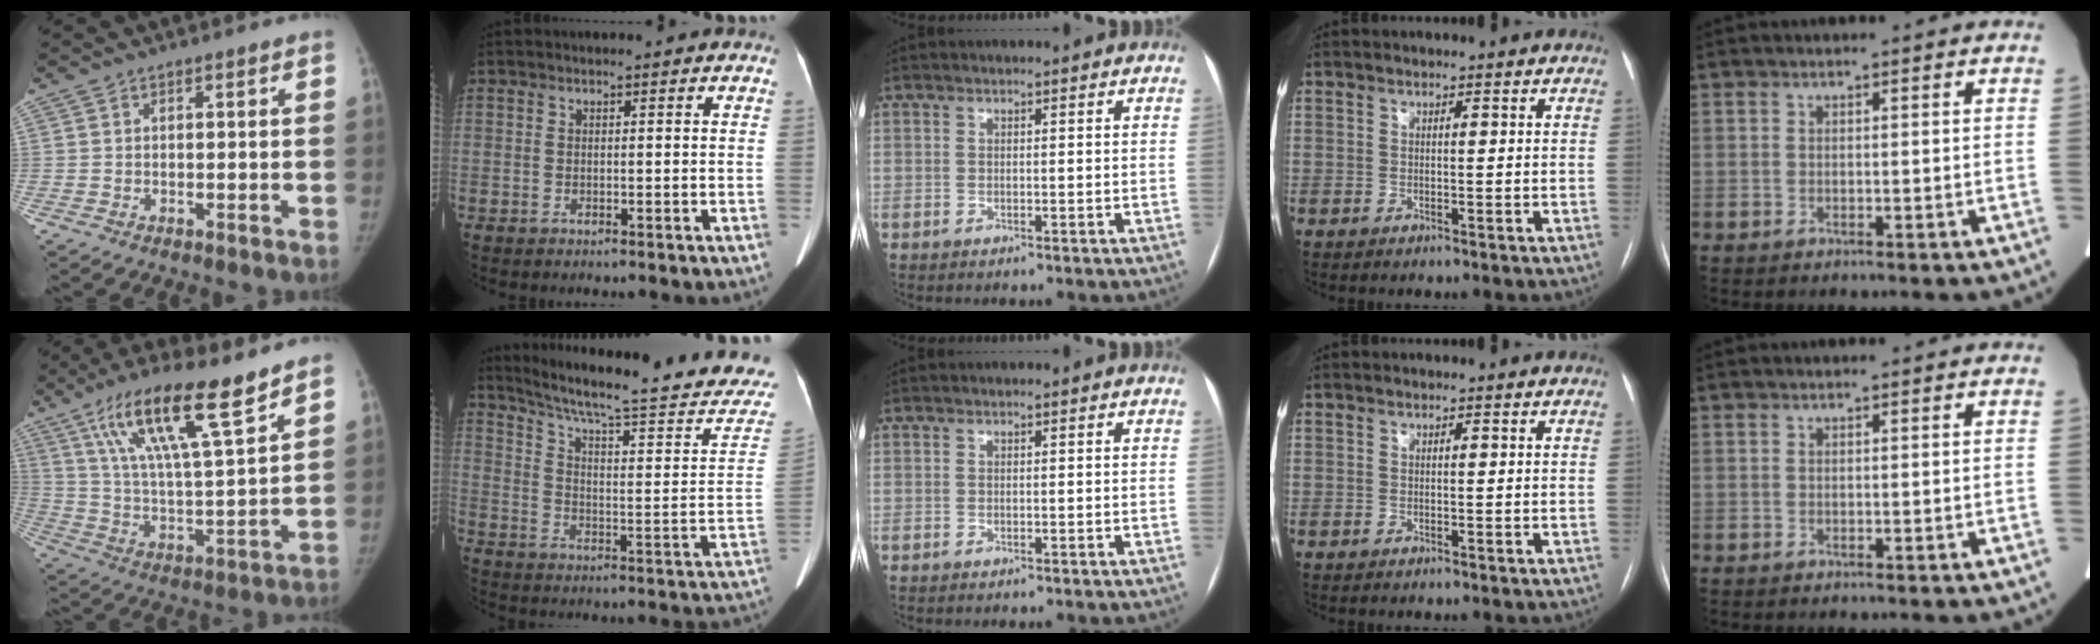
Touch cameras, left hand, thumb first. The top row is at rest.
{"thumb": {"total": 18.1, "force": [11.6, 3.0, 13.5], "torque": [-0.228, -0.049, 0.211]}, "index": {"total": 27.2, "force": [24.4, 2.2, 12.0], "torque": [-0.180, -0.074, 0.315]}}